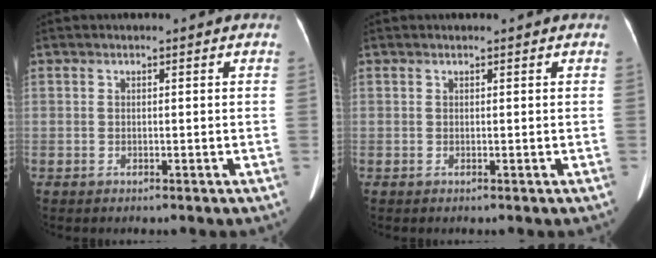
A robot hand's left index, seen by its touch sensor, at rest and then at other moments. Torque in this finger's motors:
{"motor_torque": [-0.02, 0.04, 0.00, 0.00]}